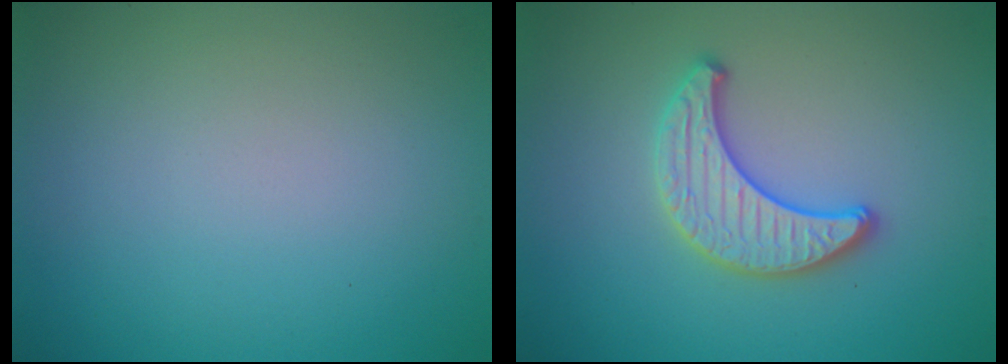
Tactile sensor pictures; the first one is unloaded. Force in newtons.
{"total": 3.4, "press": 3.3, "slide": 0.5}